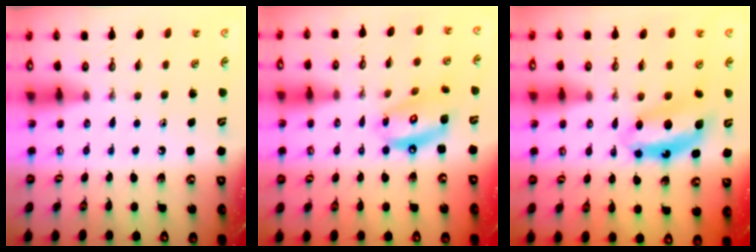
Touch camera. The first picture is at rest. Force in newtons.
{"total": 12.1, "press": 12.1, "slide": 1.0}
{"total": 7.2, "press": 7.2, "slide": 0.2}